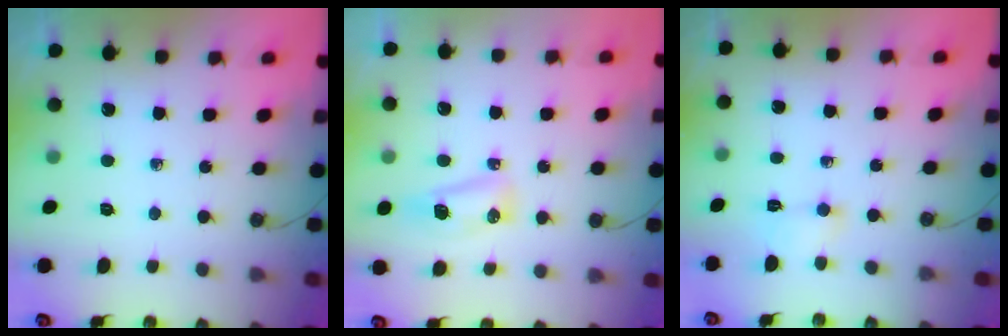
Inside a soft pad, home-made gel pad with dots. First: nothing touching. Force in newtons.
{"total": 6.4, "press": 6.4, "slide": 0.6}
{"total": 2.4, "press": 2.3, "slide": 0.7}